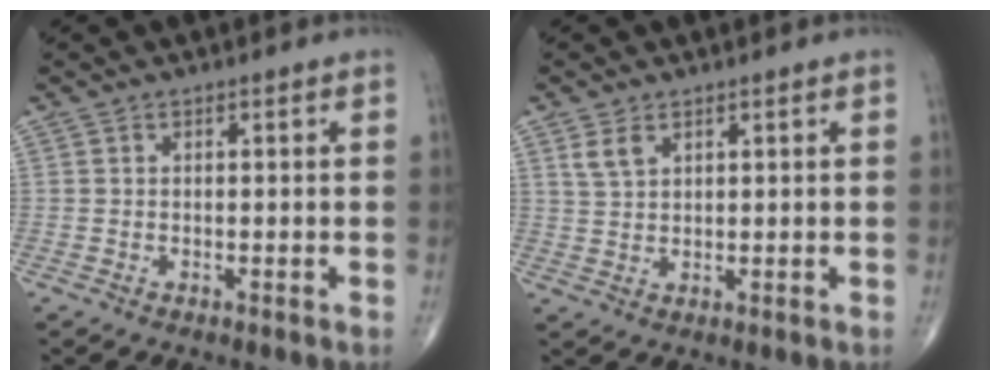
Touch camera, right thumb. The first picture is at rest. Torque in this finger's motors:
{"motor_torque": [-0.43, 0.44, 0.21, 0.12, 0.00]}